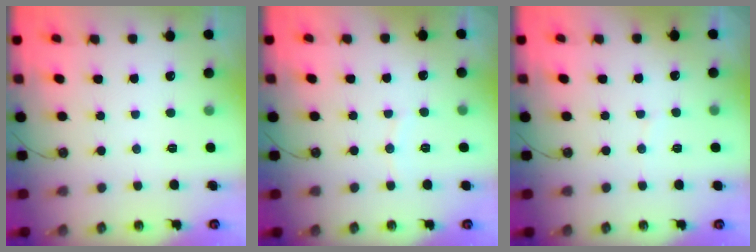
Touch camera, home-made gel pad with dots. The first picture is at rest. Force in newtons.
{"total": 3.1, "press": 3.1, "slide": 0.4}
{"total": 2.6, "press": 2.6, "slide": 0.4}